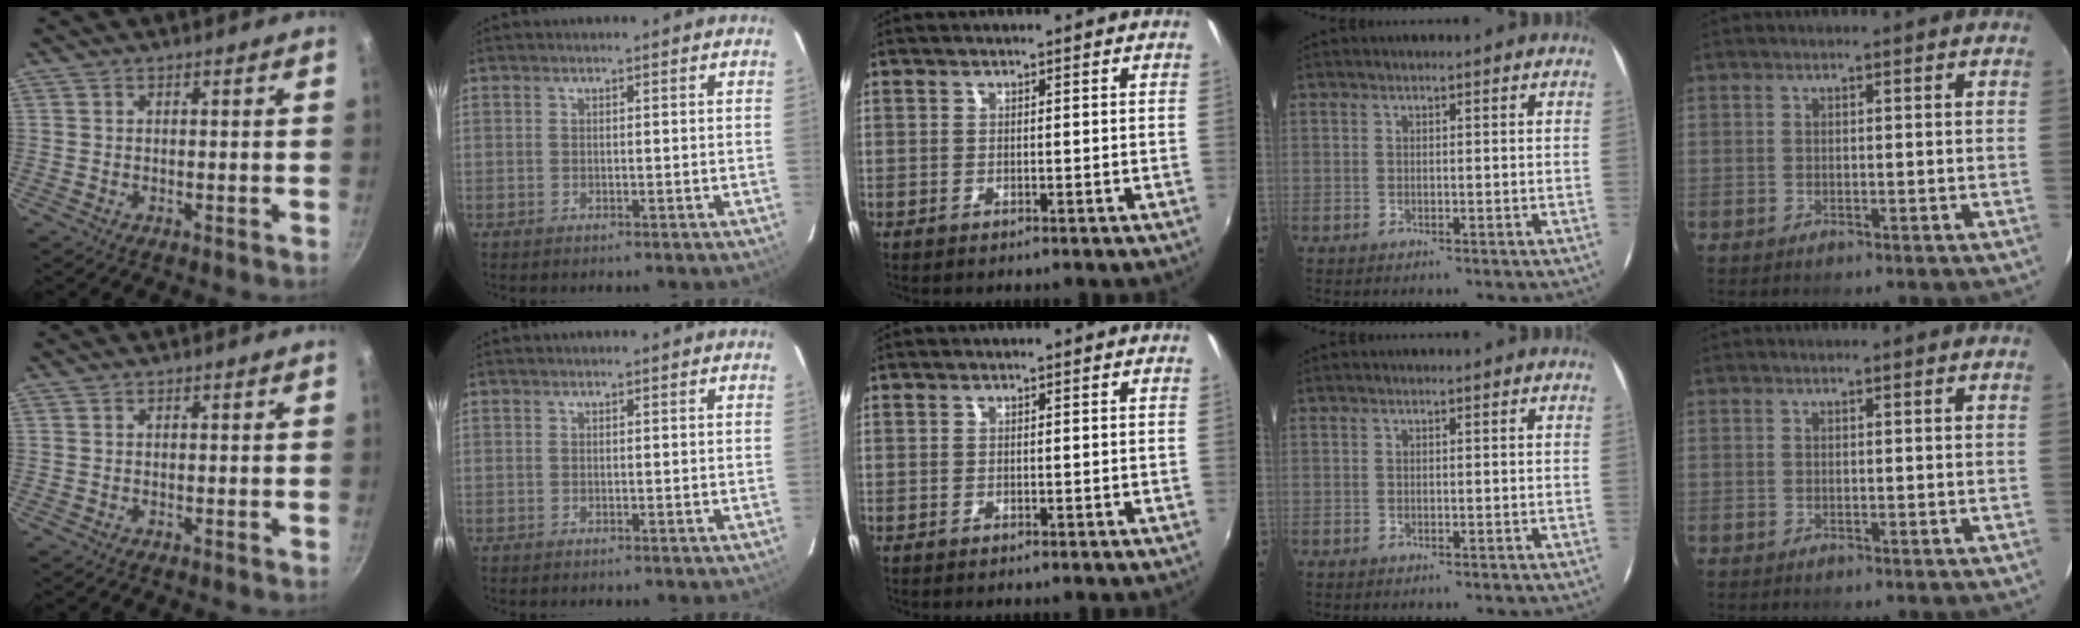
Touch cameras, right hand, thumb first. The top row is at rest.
{}